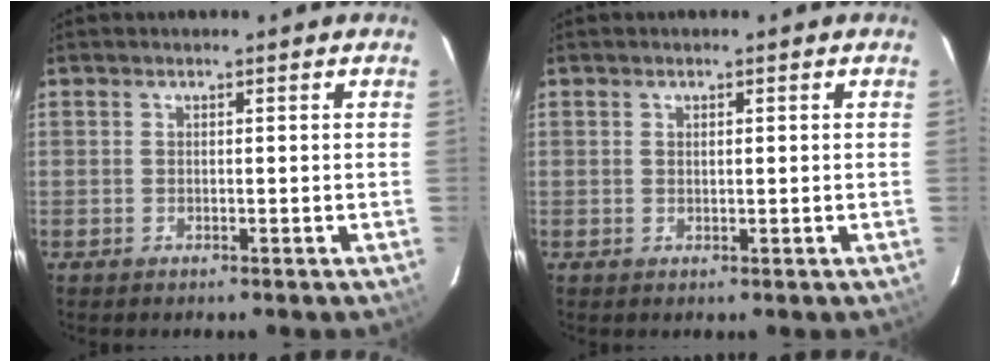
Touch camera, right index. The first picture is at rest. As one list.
[{"total": 0.7, "force": [0.3, 0.3, 0.6], "torque": [-0.010, 0.003, 0.006]}]